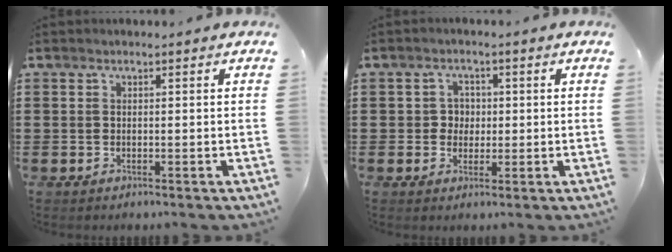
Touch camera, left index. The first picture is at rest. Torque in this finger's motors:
{"motor_torque": [0.09, 0.09, 0.05, 0.01]}